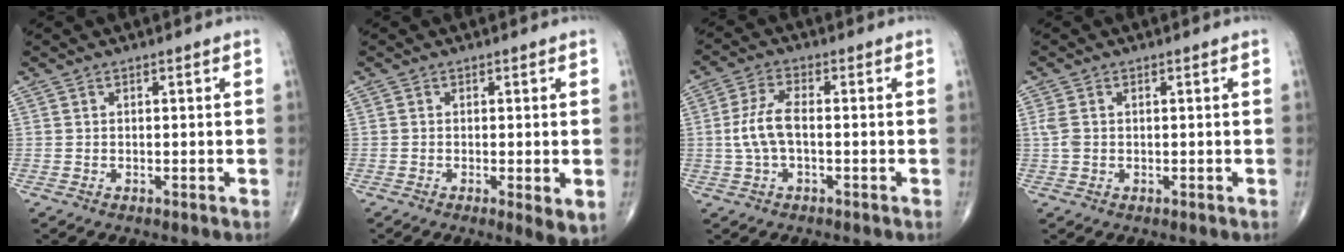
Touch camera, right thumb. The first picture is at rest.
{"total": 3.9, "force": [-0.8, 0.9, 3.7], "torque": [-0.060, -0.014, -0.014]}
{"total": 6.1, "force": [-0.6, 2.6, 5.5], "torque": [-0.130, 0.017, -0.014]}
{"total": 0.9, "force": [0.4, 0.5, 0.7], "torque": [-0.019, 0.013, 0.014]}